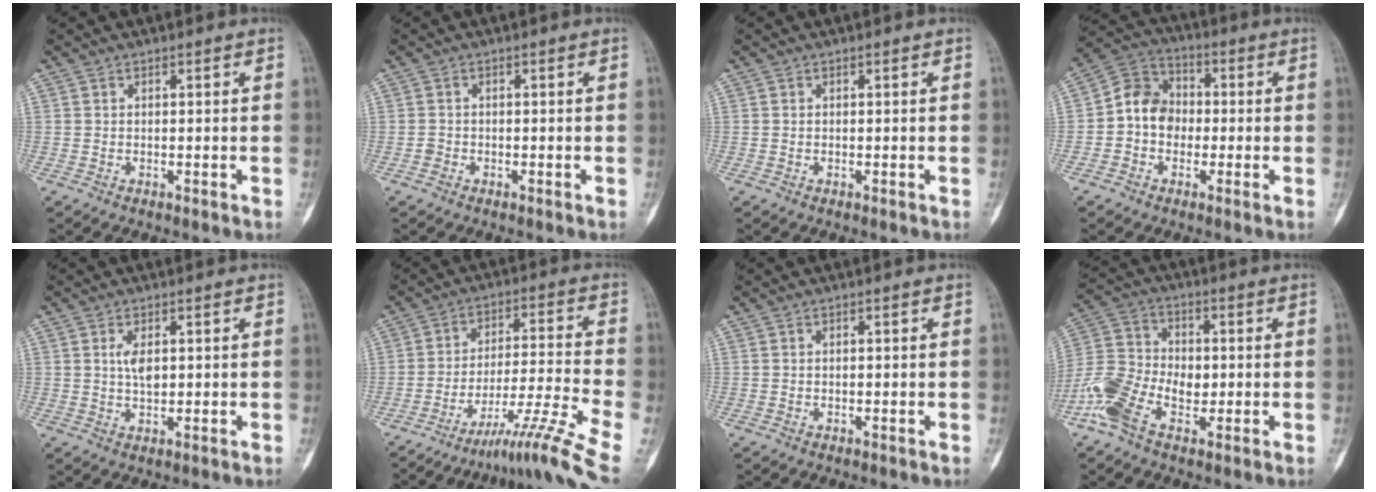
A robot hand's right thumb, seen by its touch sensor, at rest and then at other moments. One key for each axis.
{"total": 0.9, "fx": -0.4, "fy": 0.7, "fz": 0.2, "tx": 0.004, "ty": 0.004, "tz": -0.012}
{"total": 0.0}
{"total": 9.0, "fx": -1.0, "fy": 7.5, "fz": 4.8, "tx": -0.063, "ty": 0.033, "tz": -0.037}
{"total": 3.2, "fx": 0.7, "fy": 1.6, "fz": 2.8, "tx": -0.049, "ty": -0.007, "tz": 0.013}
{"total": 12.8, "fx": -9.1, "fy": -1.2, "fz": 8.9, "tx": -0.159, "ty": 0.072, "tz": -0.147}
{"total": 0.0}
{"total": 11.2, "fx": -3.6, "fy": 7.0, "fz": 8.0, "tx": -0.155, "ty": 0.025, "tz": -0.076}